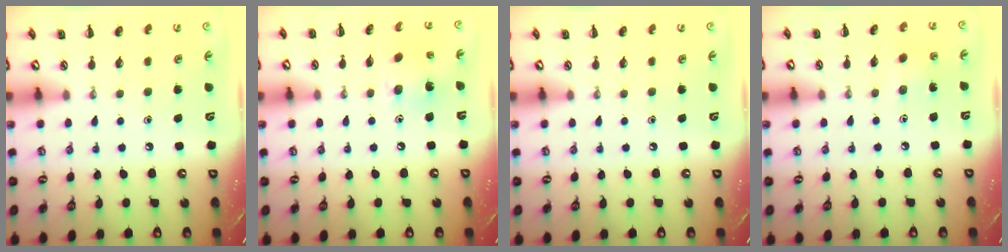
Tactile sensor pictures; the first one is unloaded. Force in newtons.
{"total": 4.2, "press": 4.1, "slide": 0.8}
{"total": 0.0}
{"total": 2.6, "press": 2.5, "slide": 0.9}